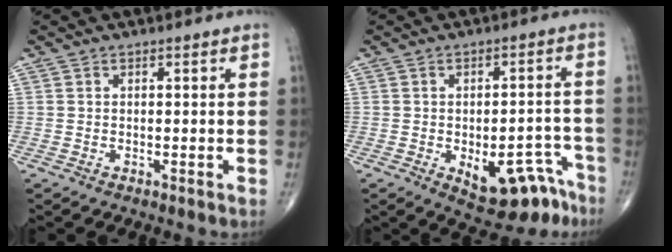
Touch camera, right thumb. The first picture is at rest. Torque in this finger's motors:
{"motor_torque": [1.41, 0.60, 0.09, -0.30, 0.21]}